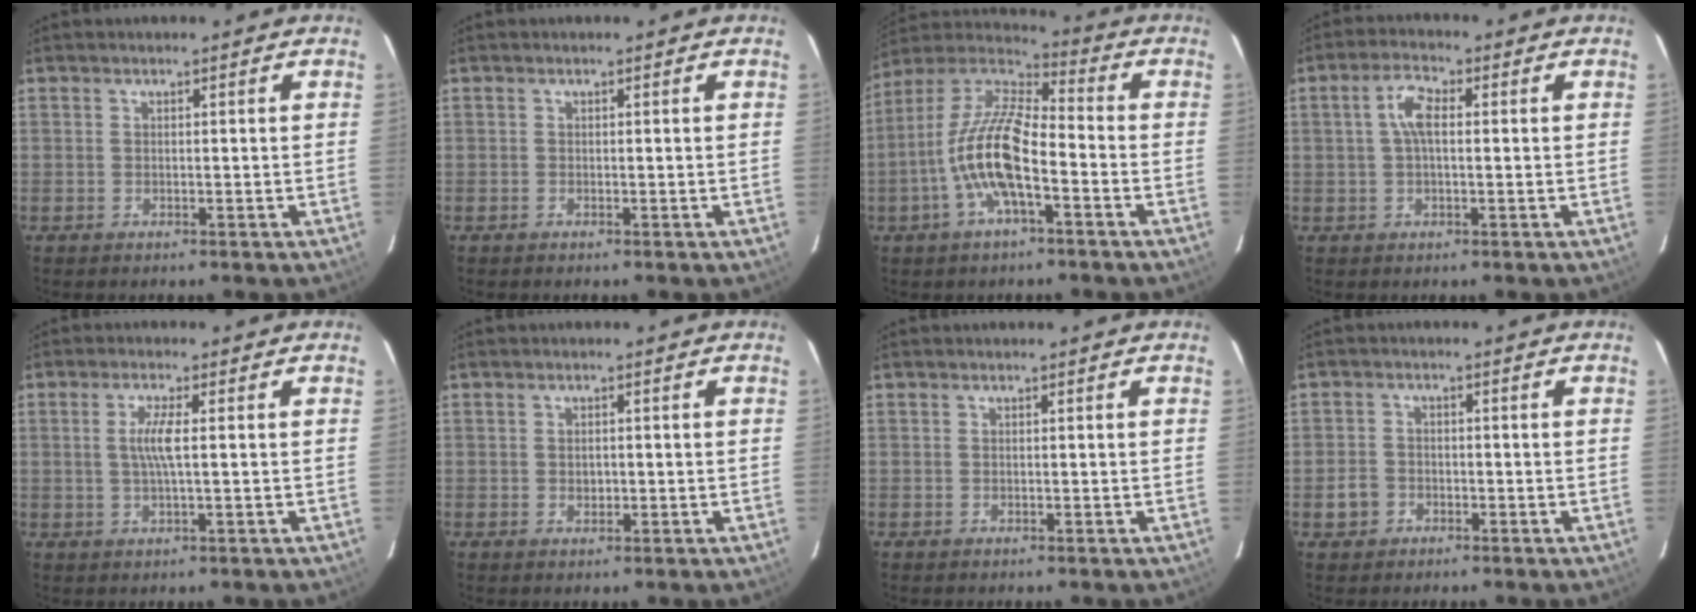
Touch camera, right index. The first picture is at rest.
{"total": 0.0}
{"total": 14.0, "force": [-4.7, 4.4, 12.5], "torque": [-0.252, 0.002, -0.097]}
{"total": 4.7, "force": [0.6, 2.0, 4.2], "torque": [-0.084, 0.014, 0.010]}
{"total": 3.9, "force": [0.3, 0.1, 3.9], "torque": [-0.079, -0.001, 0.006]}
{"total": 1.5, "force": [-0.1, 1.1, 1.0], "torque": [-0.016, 0.003, -0.001]}
{"total": 0.0}
{"total": 3.6, "force": [-1.7, 3.1, 0.8], "torque": [-0.023, 0.011, -0.028]}